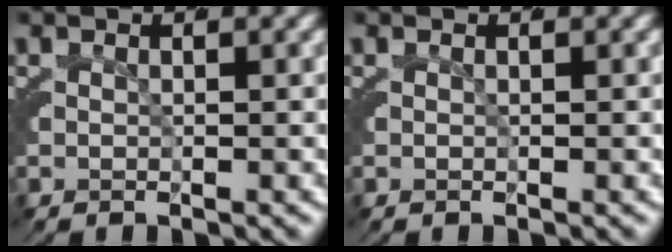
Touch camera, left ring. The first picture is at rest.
{"total": 0.0}